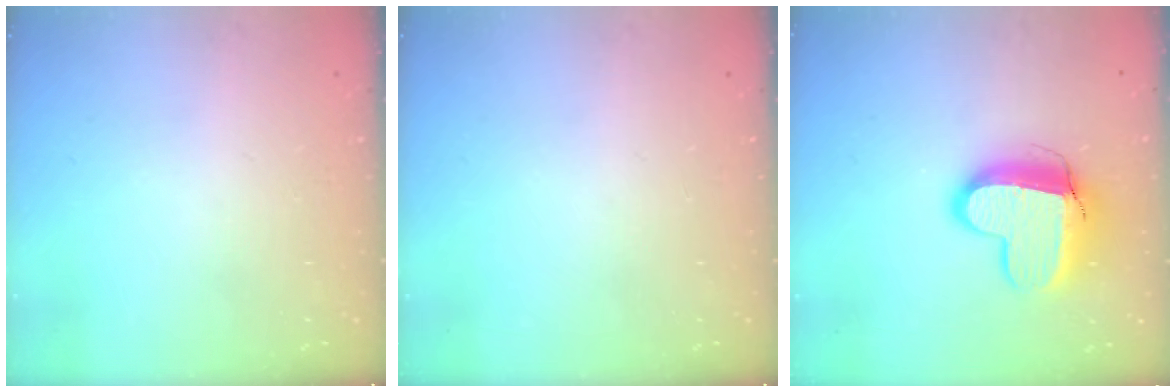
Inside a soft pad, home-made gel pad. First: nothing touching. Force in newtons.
{"total": 0.0}
{"total": 13.4, "press": 13.3, "slide": 1.3}